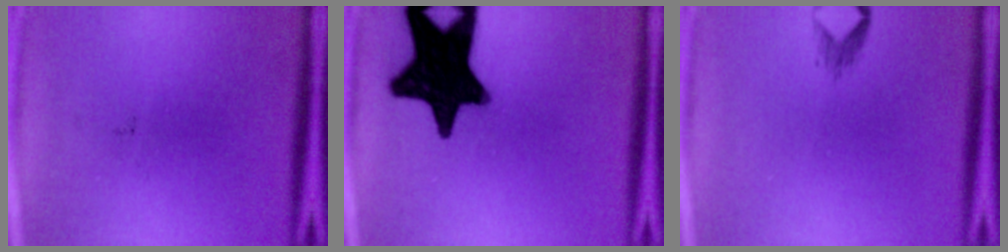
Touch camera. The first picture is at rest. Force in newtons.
{"total": 19.3}
{"total": 1.1}